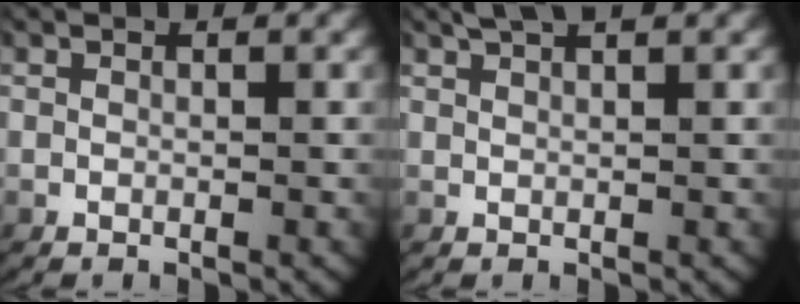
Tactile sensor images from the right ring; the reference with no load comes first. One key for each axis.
{"total": 2.3, "fx": 2.0, "fy": 0.2, "fz": 1.1, "tx": -0.023, "ty": 0.006, "tz": 0.033}